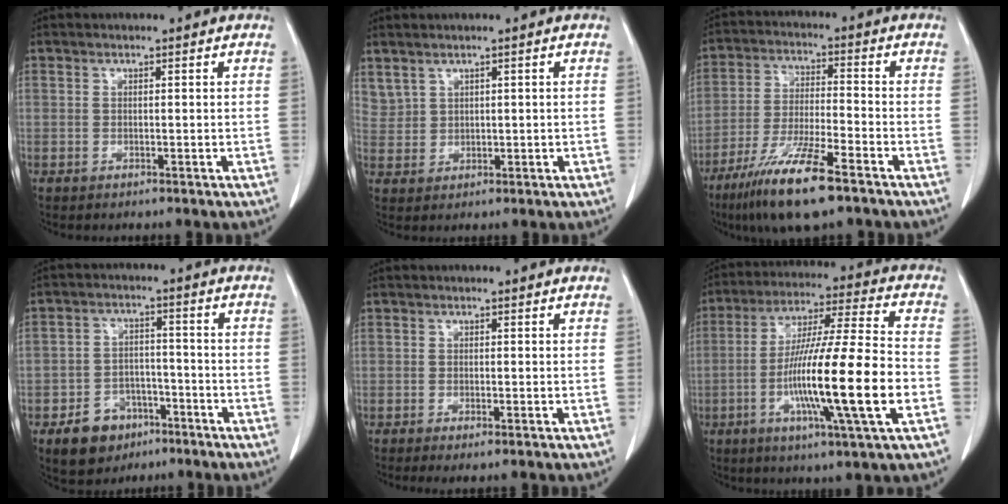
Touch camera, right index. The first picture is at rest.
{"total": 3.3, "force": [2.3, 2.1, 0.9], "torque": [-0.020, 0.009, 0.062]}
{"total": 12.7, "force": [-8.2, 1.3, 9.5], "torque": [-0.186, -0.030, -0.146]}
{"total": 7.6, "force": [-4.3, 5.7, 2.6], "torque": [-0.048, 0.014, -0.060]}
{"total": 1.5, "force": [-0.9, 0.2, 1.2], "torque": [-0.022, -0.004, -0.013]}
{"total": 19.0, "force": [-4.7, 0.0, 18.4], "torque": [-0.326, -0.012, -0.086]}